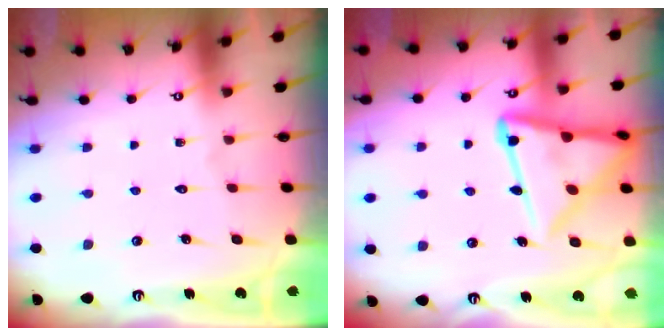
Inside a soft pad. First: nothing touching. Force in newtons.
{"total": 16.8, "press": 16.8, "slide": 1.6}